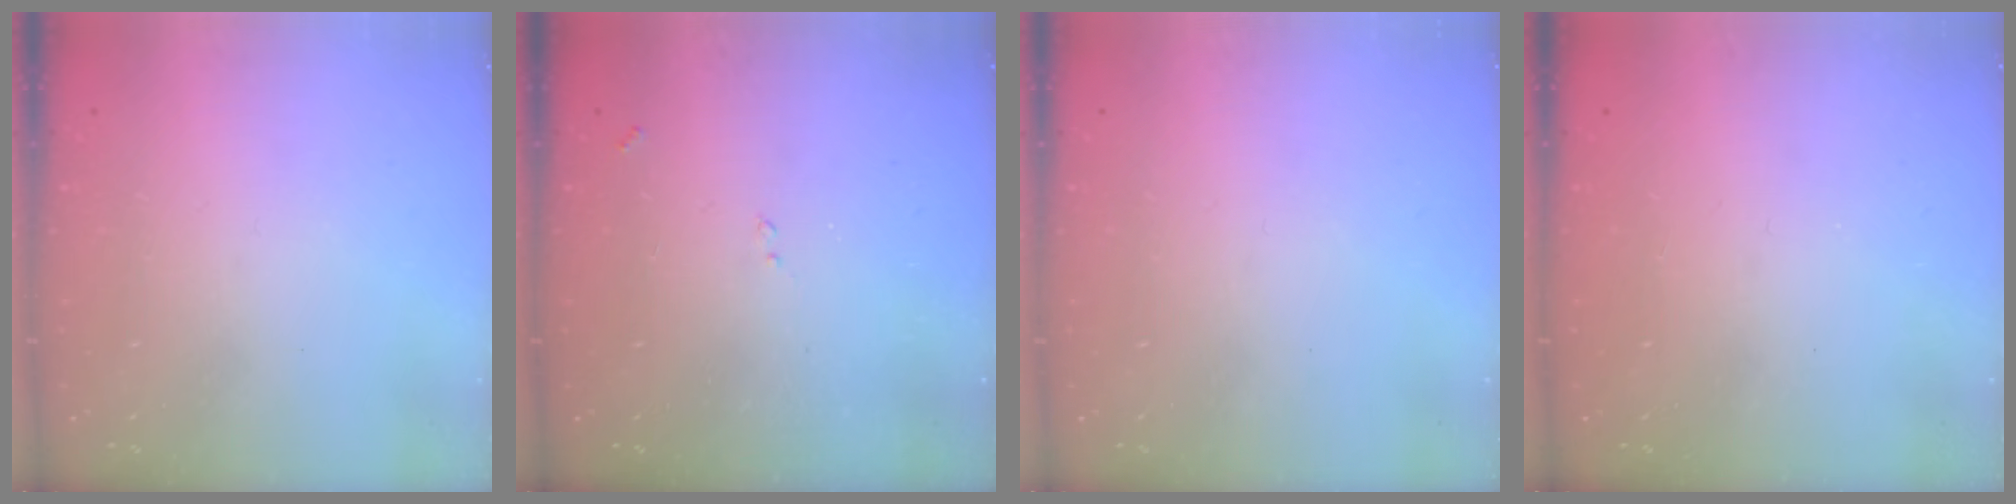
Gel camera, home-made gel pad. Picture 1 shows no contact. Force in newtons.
{"total": 7.3, "press": 7.3, "slide": 0.8}
{"total": 0.0}
{"total": 1.0, "press": 1.0, "slide": 0.1}